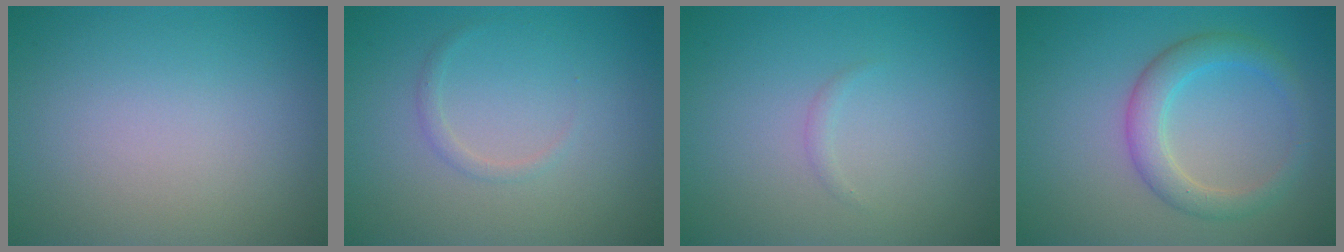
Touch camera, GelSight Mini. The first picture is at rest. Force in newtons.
{"total": 0.8, "press": 0.8, "slide": 0.0}
{"total": 0.5, "press": 0.5, "slide": 0.0}
{"total": 3.4, "press": 3.4, "slide": 0.2}